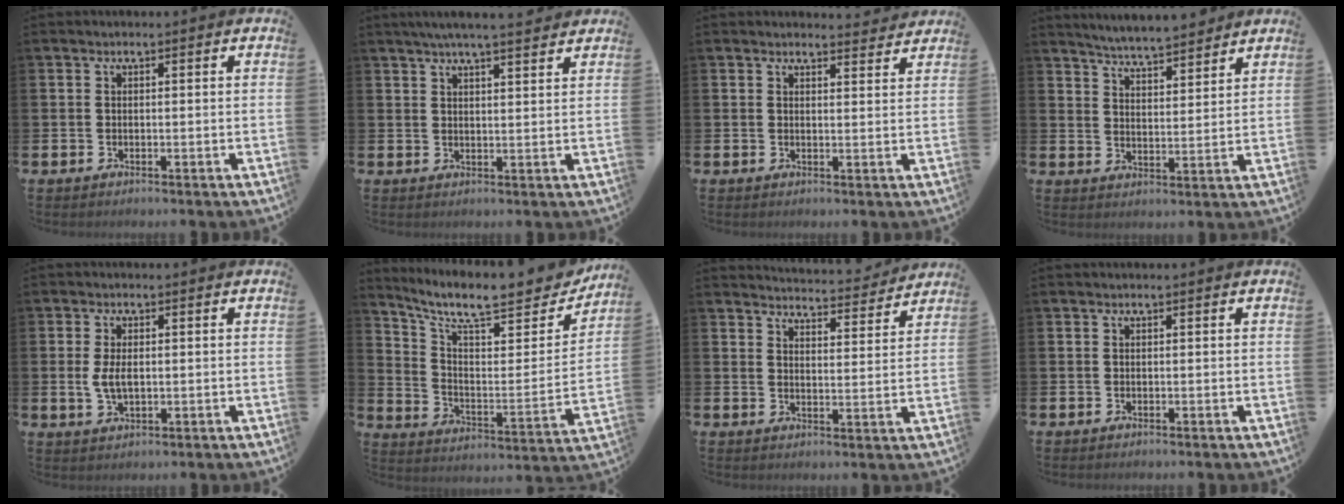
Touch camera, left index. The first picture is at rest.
{"total": 4.7, "force": [4.3, -0.1, 1.7], "torque": [-0.041, -0.012, 0.077]}
{"total": 2.5, "force": [2.5, 0.3, -0.1], "torque": [0.007, -0.017, 0.042]}
{"total": 5.2, "force": [5.2, 0.1, 0.5], "torque": [-0.022, -0.034, 0.091]}
{"total": 3.4, "force": [0.2, 1.9, 2.9], "torque": [-0.055, 0.007, 0.001]}
{"total": 10.0, "force": [8.7, 2.6, 4.2], "torque": [-0.099, -0.069, 0.145]}
{"total": 4.8, "force": [4.8, 0.3, 0.2], "torque": [-0.007, -0.041, 0.081]}
{"total": 0.0}